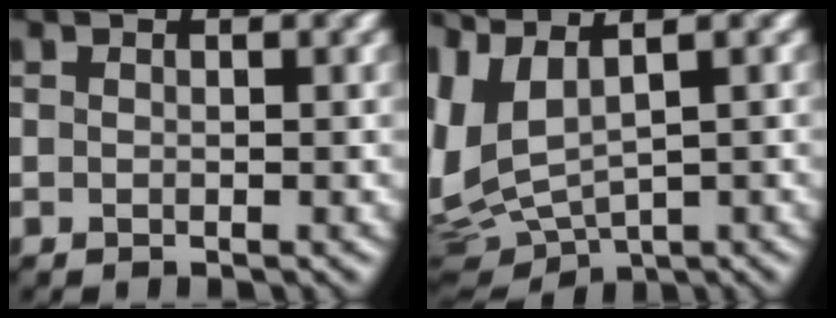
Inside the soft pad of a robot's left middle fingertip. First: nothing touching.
{"total": 7.0, "force": [1.2, 3.4, 6.0], "torque": [-0.149, -0.008, 0.041]}